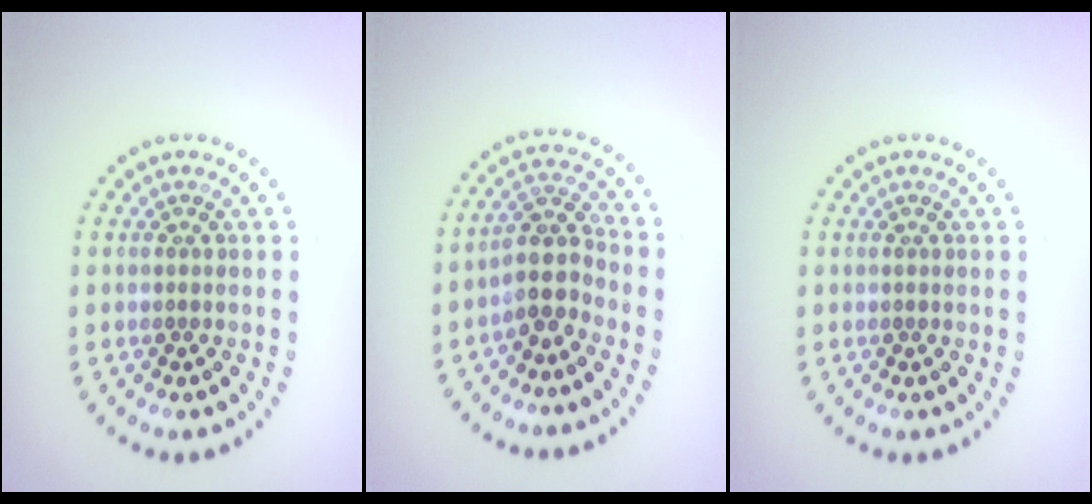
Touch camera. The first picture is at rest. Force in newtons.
{"total": 3.3, "press": 2.7, "slide": 1.9}
{"total": 0.0}